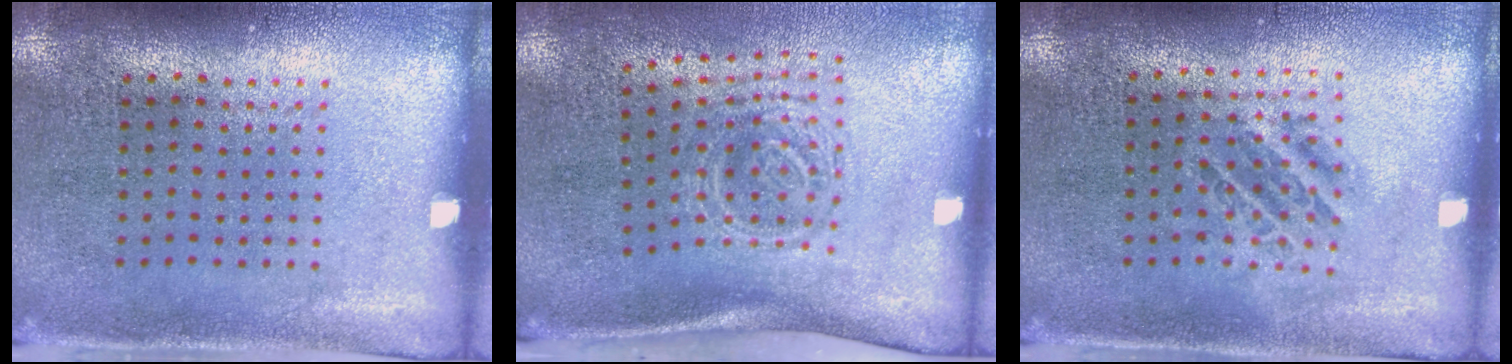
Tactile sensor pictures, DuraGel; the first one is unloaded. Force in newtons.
{"total": 1.8, "press": 1.3, "slide": 1.3}
{"total": 1.0, "press": 1.0, "slide": 0.4}